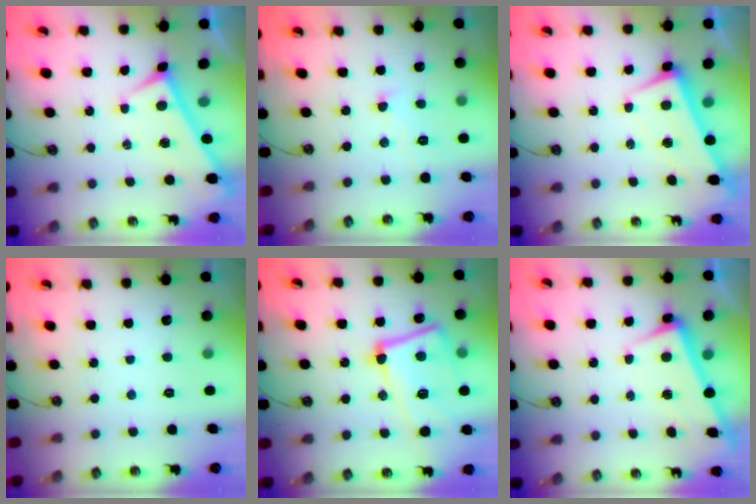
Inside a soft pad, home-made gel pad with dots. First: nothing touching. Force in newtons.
{"total": 0.0}
{"total": 1.5, "press": 0.5, "slide": 1.5}
{"total": 0.0}
{"total": 14.3, "press": 13.9, "slide": 3.1}
{"total": 2.6, "press": 2.3, "slide": 1.2}